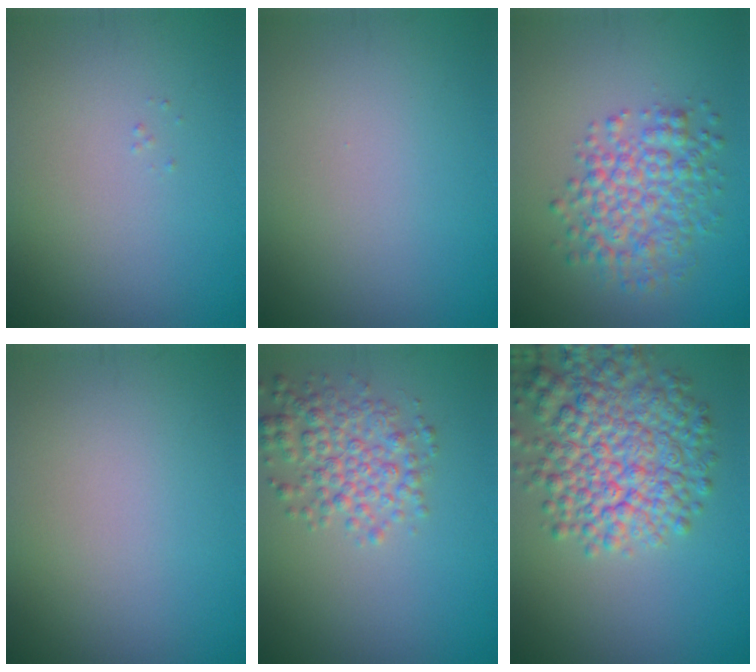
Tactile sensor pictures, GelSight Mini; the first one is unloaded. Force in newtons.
{"total": 0.0}
{"total": 5.0, "press": 5.0, "slide": 0.1}
{"total": 0.0}
{"total": 4.1, "press": 4.1, "slide": 0.1}
{"total": 8.8, "press": 8.7, "slide": 0.4}